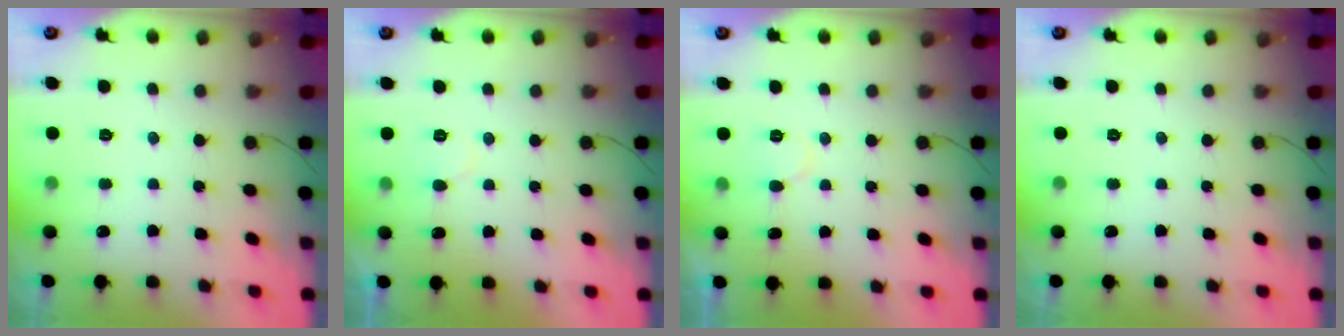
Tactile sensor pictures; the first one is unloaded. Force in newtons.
{"total": 4.4, "press": 4.4, "slide": 0.4}
{"total": 5.7, "press": 5.6, "slide": 0.5}
{"total": 0.0}